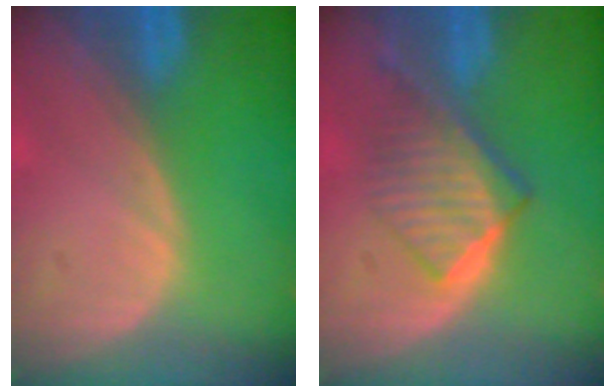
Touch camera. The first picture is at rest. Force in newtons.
{"total": 6.6, "press": 6.2, "slide": 2.4}